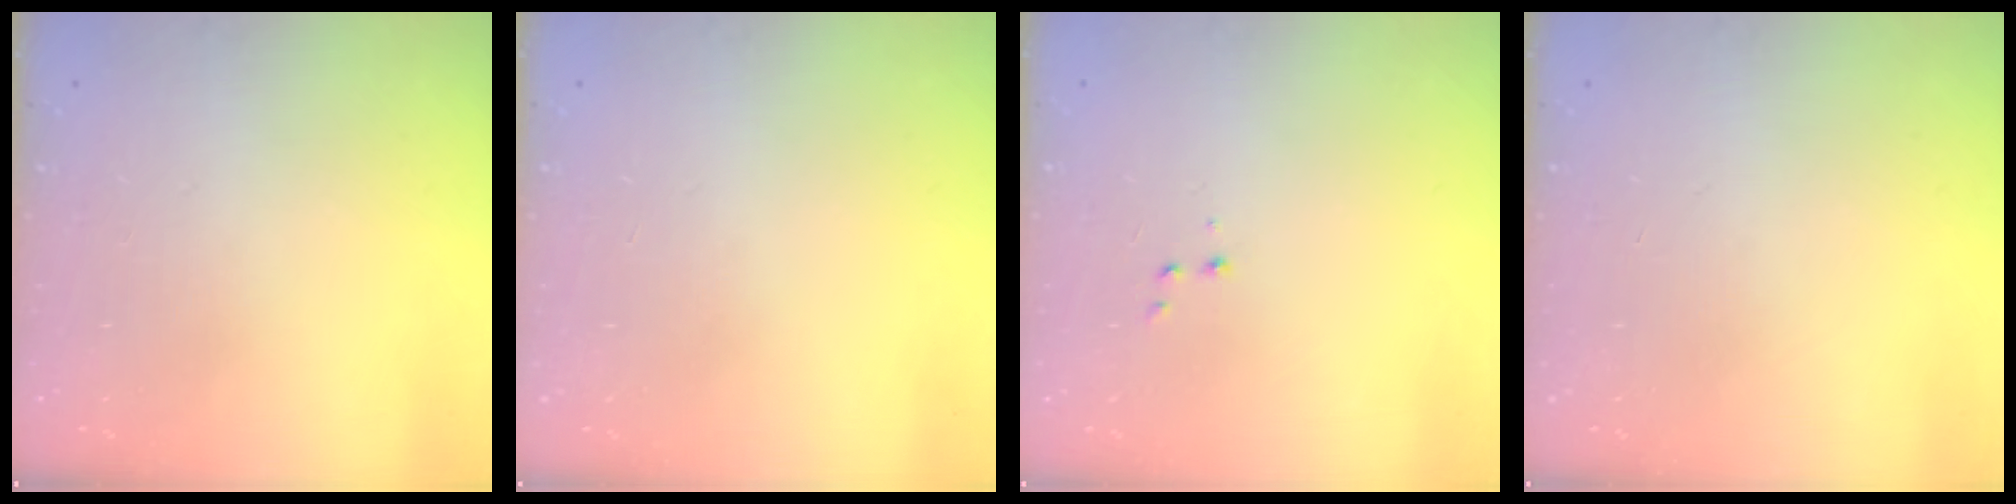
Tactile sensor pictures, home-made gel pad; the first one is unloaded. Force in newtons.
{"total": 0.0}
{"total": 2.6, "press": 2.5, "slide": 0.6}
{"total": 0.0}